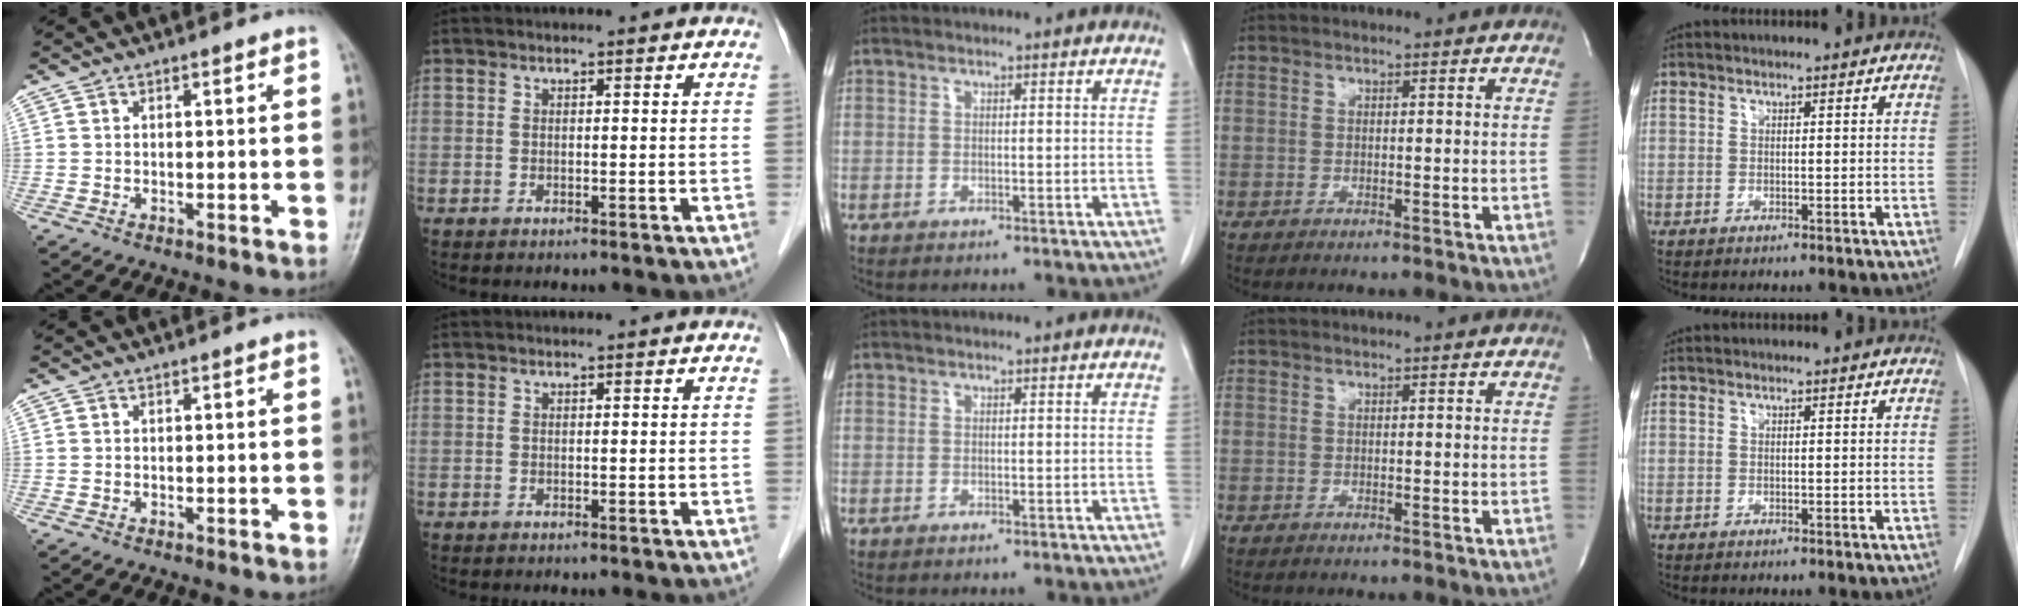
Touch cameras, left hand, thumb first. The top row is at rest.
{}